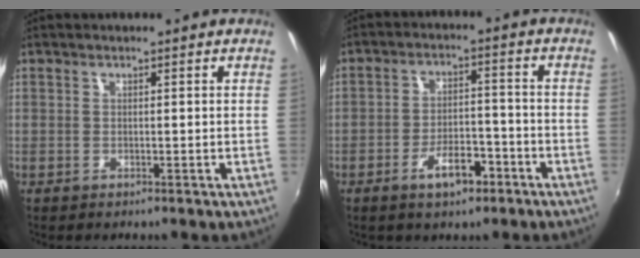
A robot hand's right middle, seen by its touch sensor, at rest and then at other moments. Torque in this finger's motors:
{"motor_torque": [0.34, -0.36, 0.32, 0.06]}